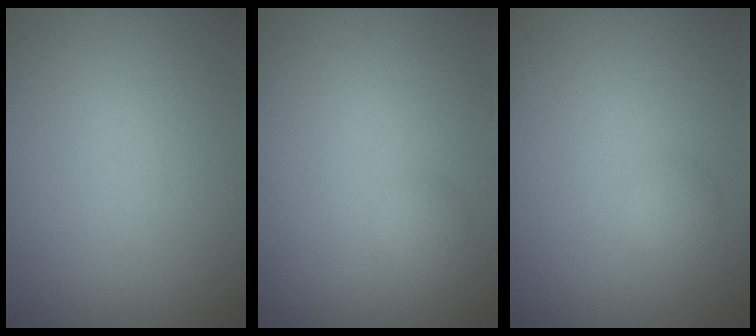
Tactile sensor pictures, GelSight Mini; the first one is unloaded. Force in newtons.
{"total": 0.8, "press": 0.8, "slide": 0.0}
{"total": 1.1, "press": 1.1, "slide": 0.1}